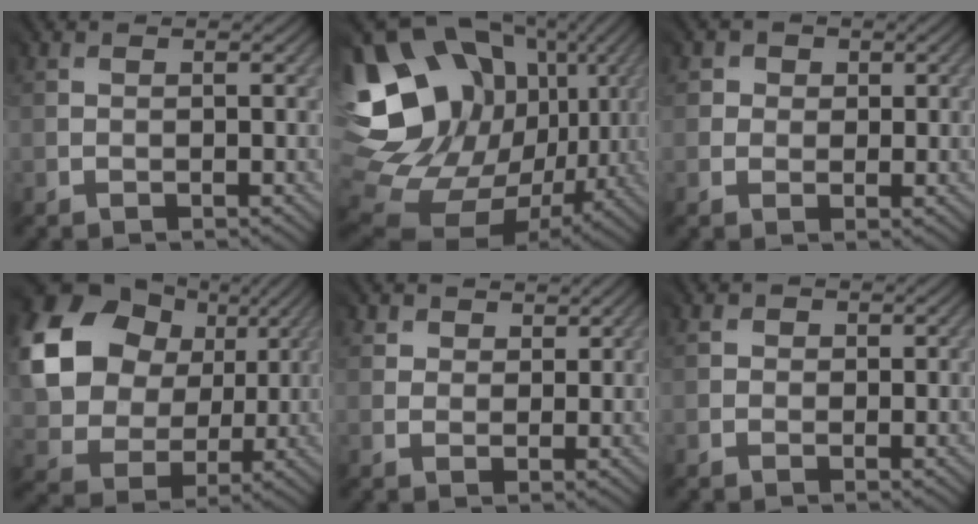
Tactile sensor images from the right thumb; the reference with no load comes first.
{"total": 19.9, "force": [4.1, 15.8, 11.5], "torque": [-0.286, -0.010, 0.113]}
{"total": 1.9, "force": [0.8, 1.7, -0.5], "torque": [0.001, -0.002, 0.009]}
{"total": 18.5, "force": [6.9, 14.8, 8.6], "torque": [-0.273, 0.050, 0.146]}
{"total": 3.0, "force": [2.6, 1.5, -0.1], "torque": [-0.013, -0.001, 0.045]}
{"total": 1.2, "force": [0.8, 0.8, -0.1], "torque": [-0.001, 0.002, 0.011]}